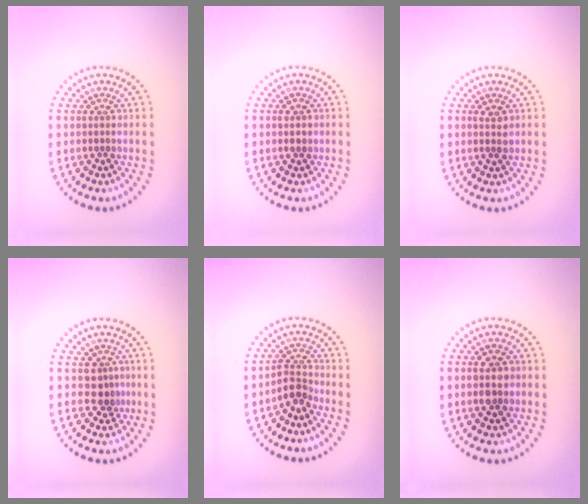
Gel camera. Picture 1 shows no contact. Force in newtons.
{"total": 1.5, "press": 1.5, "slide": 0.2}
{"total": 1.3, "press": 1.3, "slide": 0.2}
{"total": 2.2, "press": 1.8, "slide": 1.4}
{"total": 2.3, "press": 1.8, "slide": 1.4}
{"total": 2.9, "press": 2.9, "slide": 0.1}